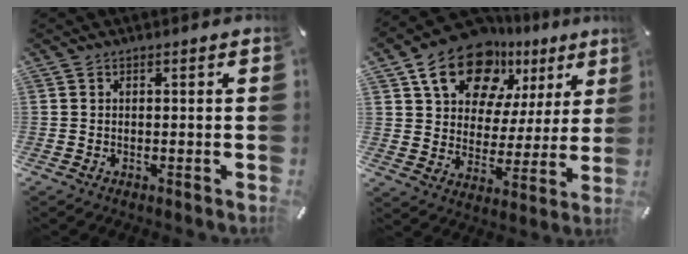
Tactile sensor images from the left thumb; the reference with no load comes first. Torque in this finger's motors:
{"motor_torque": [0.52, 0.52, 1.87, -0.90, 0.13]}